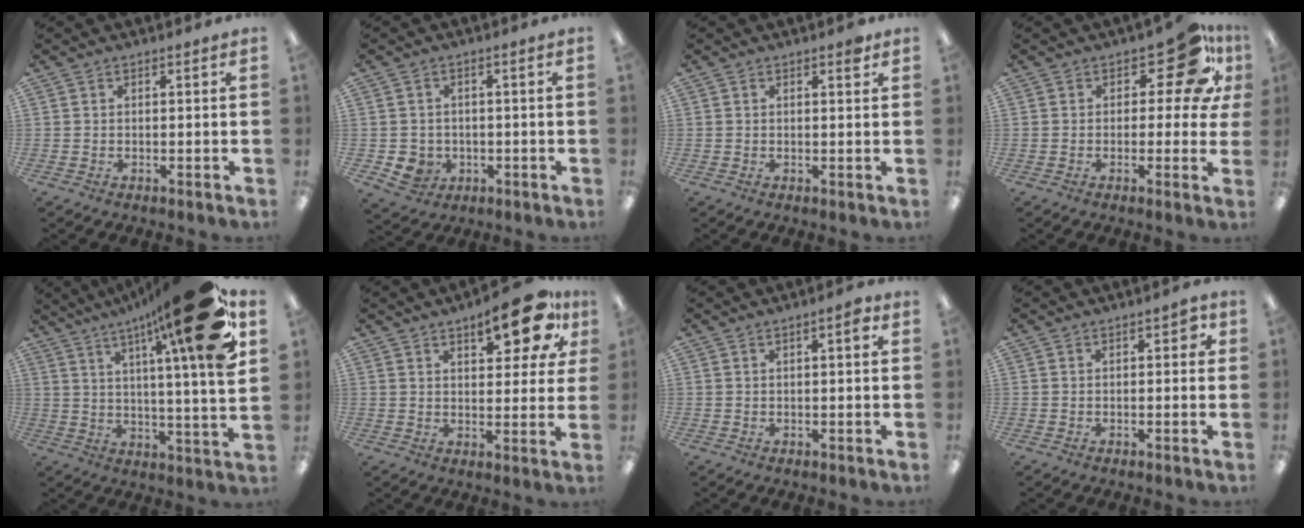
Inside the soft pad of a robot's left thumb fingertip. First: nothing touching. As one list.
[{"total": 4.4, "force": [-1.2, 4.1, 1.0], "torque": [-0.035, 0.008, -0.021]}, {"total": 1.5, "force": [1.0, 0.5, 1.0], "torque": [-0.008, -0.004, 0.014]}, {"total": 12.1, "force": [6.4, 5.6, 8.6], "torque": [-0.109, -0.034, 0.108]}, {"total": 24.8, "force": [13.7, 3.7, 20.4], "torque": [-0.295, -0.075, 0.203]}, {"total": 13.4, "force": [8.0, 5.1, 9.6], "torque": [-0.117, -0.037, 0.127]}, {"total": 2.5, "force": [1.1, 0.5, 2.2], "torque": [-0.030, 0.000, 0.014]}, {"total": 2.8, "force": [0.6, 1.4, 2.4], "torque": [-0.032, 0.002, 0.007]}]